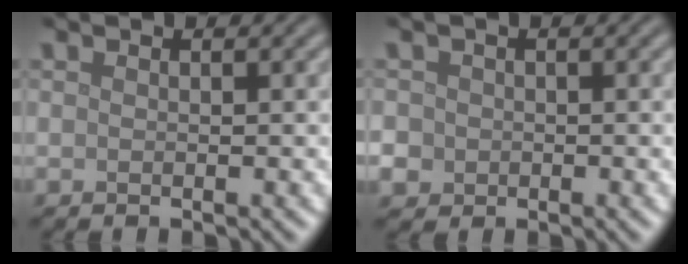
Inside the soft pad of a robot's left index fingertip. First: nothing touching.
{"total": 4.4, "force": [-0.9, 4.1, 1.4], "torque": [-0.032, 0.004, -0.036]}